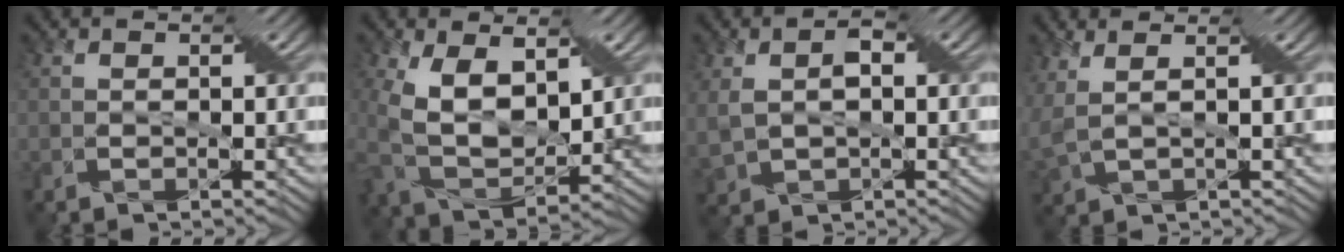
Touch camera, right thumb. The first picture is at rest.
{"total": 9.2, "force": [2.8, 4.9, 7.3], "torque": [-0.170, -0.002, 0.048]}
{"total": 4.7, "force": [0.8, 2.9, 3.7], "torque": [-0.090, -0.003, 0.017]}
{"total": 4.8, "force": [2.2, 1.8, 3.9], "torque": [-0.105, 0.007, 0.052]}